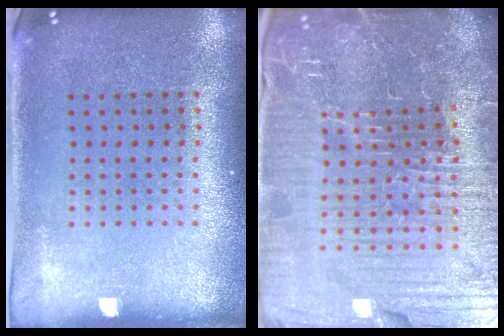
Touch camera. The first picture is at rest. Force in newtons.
{"total": 7.4, "press": 6.6, "slide": 3.3}